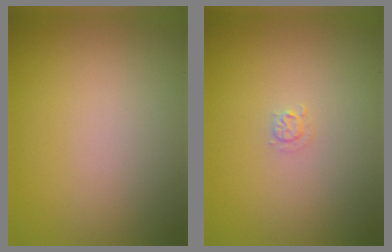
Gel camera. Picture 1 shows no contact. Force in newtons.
{"total": 0.9, "press": 0.9, "slide": 0.1}